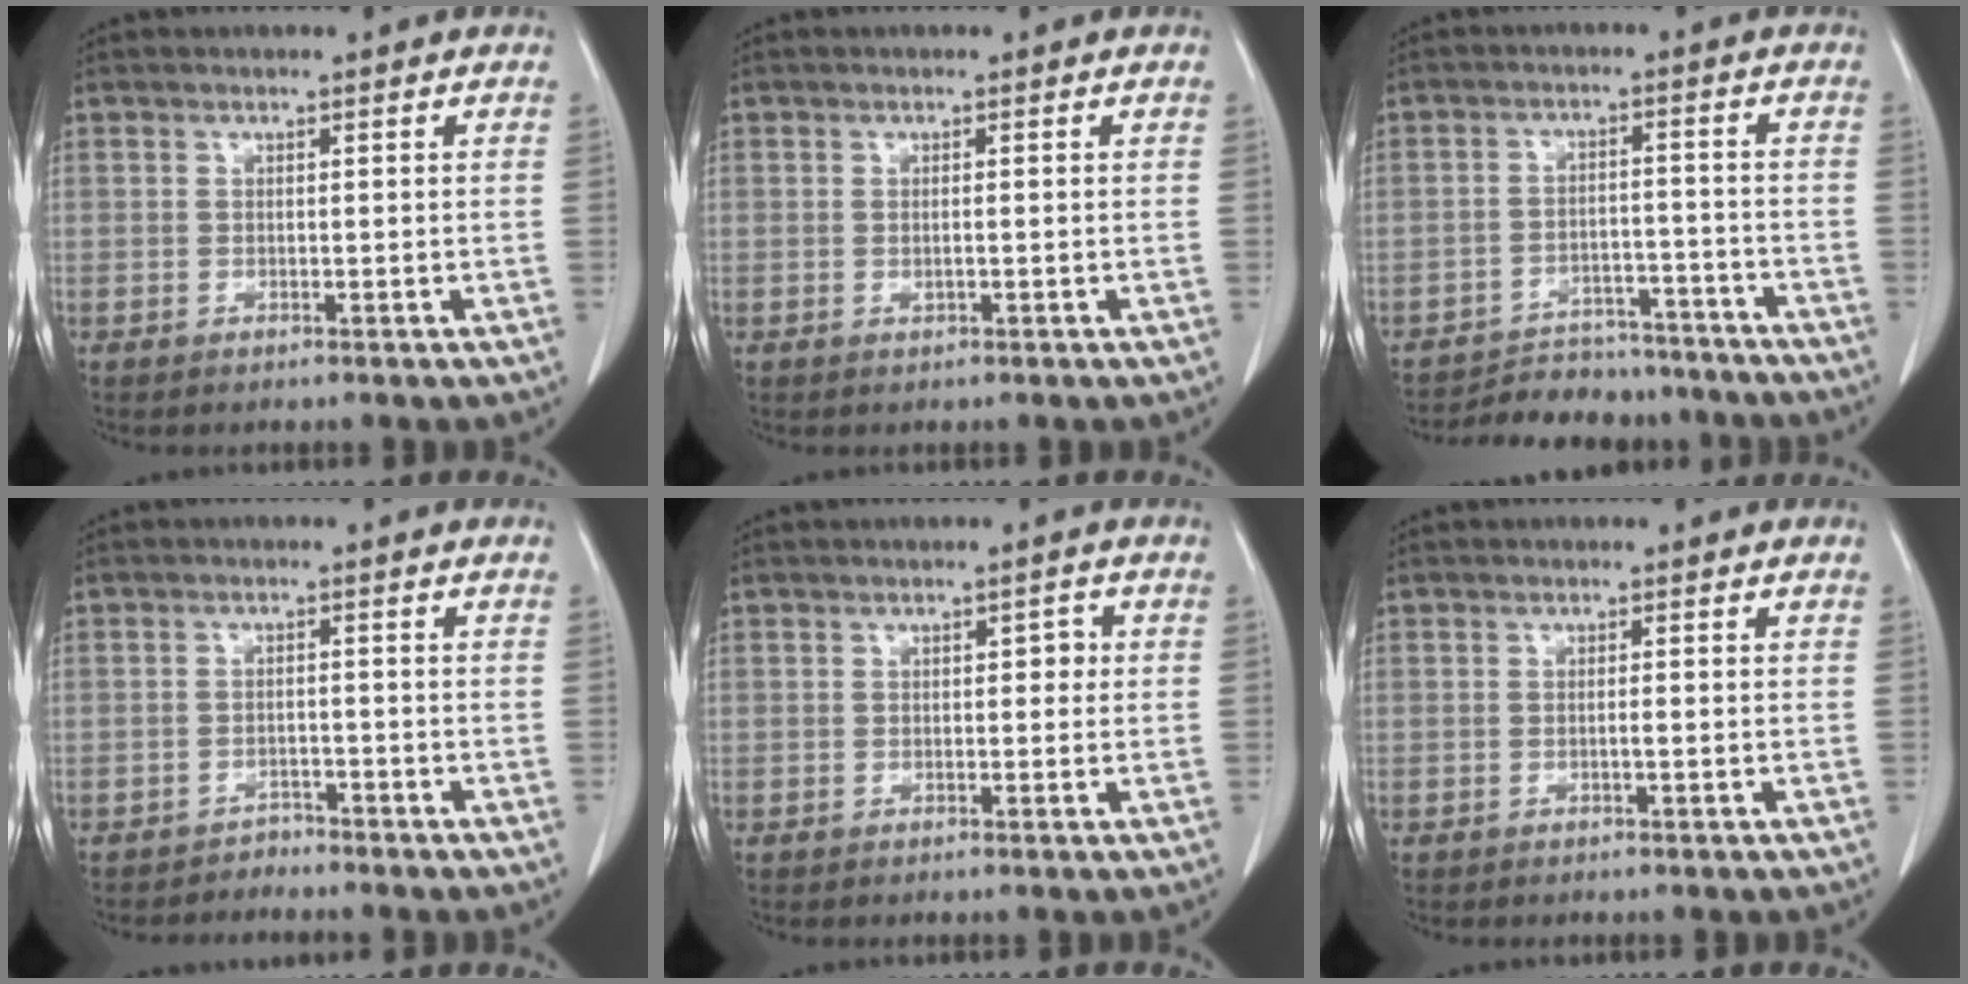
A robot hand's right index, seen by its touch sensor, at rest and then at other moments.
{"total": 0.7, "force": [-0.1, 0.2, 0.7], "torque": [-0.013, 0.000, 0.001]}
{"total": 12.3, "force": [-11.5, 4.2, 1.9], "torque": [-0.020, 0.015, -0.153]}
{"total": 2.2, "force": [-2.2, 0.5, -0.4], "torque": [0.010, -0.003, -0.033]}
{"total": 1.6, "force": [0.1, 0.9, 1.3], "torque": [-0.013, 0.011, 0.000]}
{"total": 1.1, "force": [-0.4, 0.0, 1.0], "torque": [-0.019, 0.002, -0.005]}